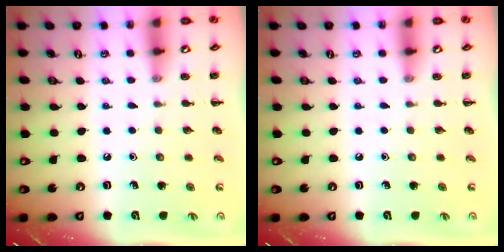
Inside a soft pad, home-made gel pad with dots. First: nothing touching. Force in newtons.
{"total": 0.0}